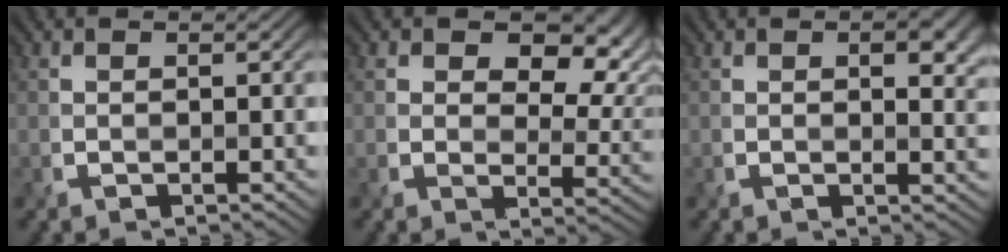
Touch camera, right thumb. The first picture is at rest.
{"total": 8.9, "force": [3.4, 5.5, 6.1], "torque": [-0.082, -0.003, 0.050]}
{"total": 4.9, "force": [1.4, 2.4, 4.0], "torque": [-0.049, -0.002, 0.021]}